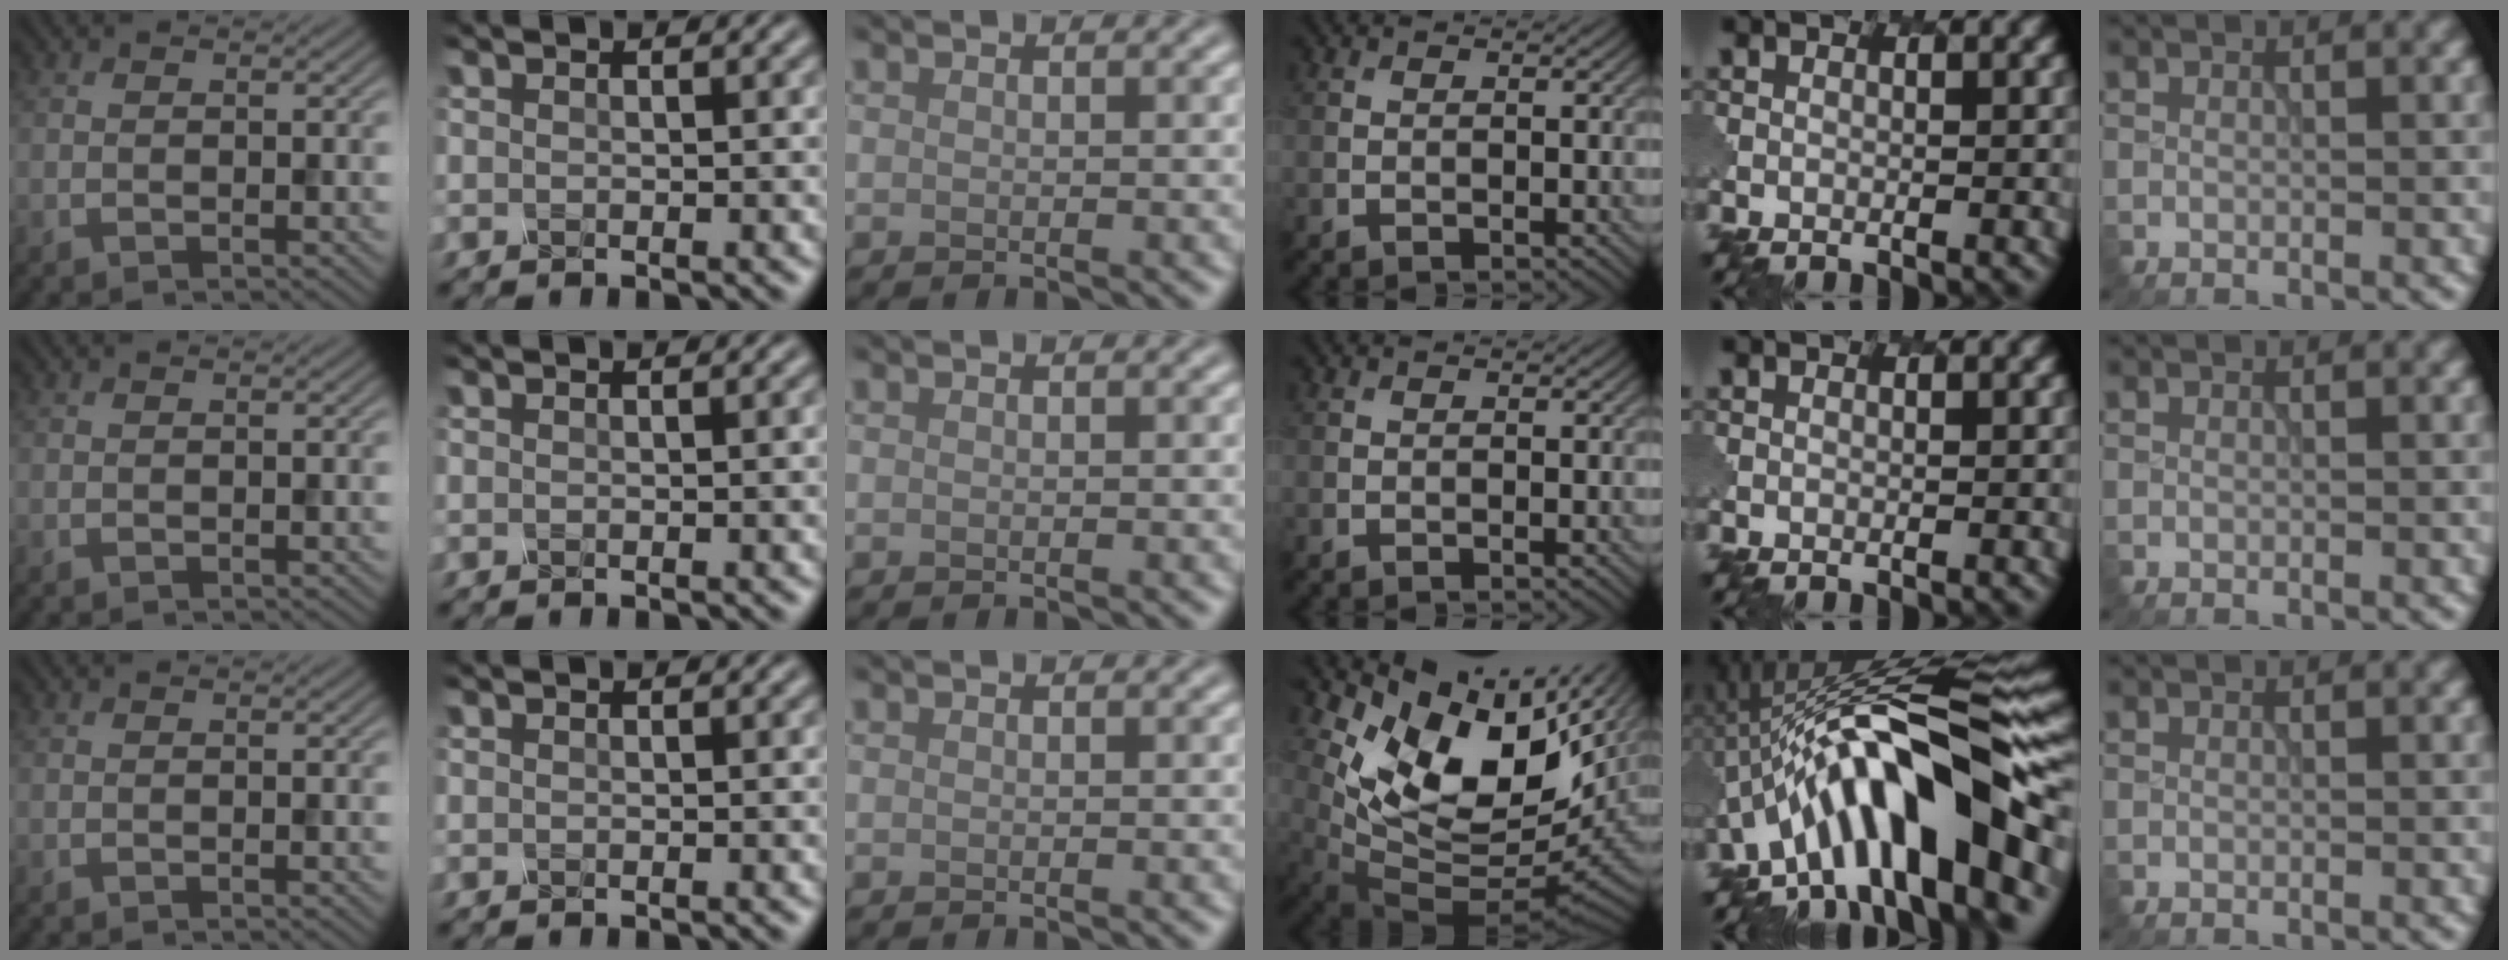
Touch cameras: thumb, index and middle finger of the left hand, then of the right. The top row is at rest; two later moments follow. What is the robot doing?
{"motion": "unscrew", "object": "spray bottle"}